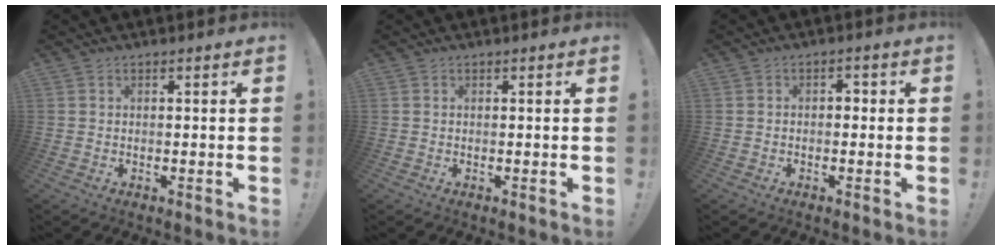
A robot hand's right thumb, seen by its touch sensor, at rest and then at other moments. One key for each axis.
{"total": 0.0}
{"total": 2.1, "fx": -1.3, "fy": 1.2, "fz": 1.1, "tx": -0.017, "ty": 0.008, "tz": -0.026}